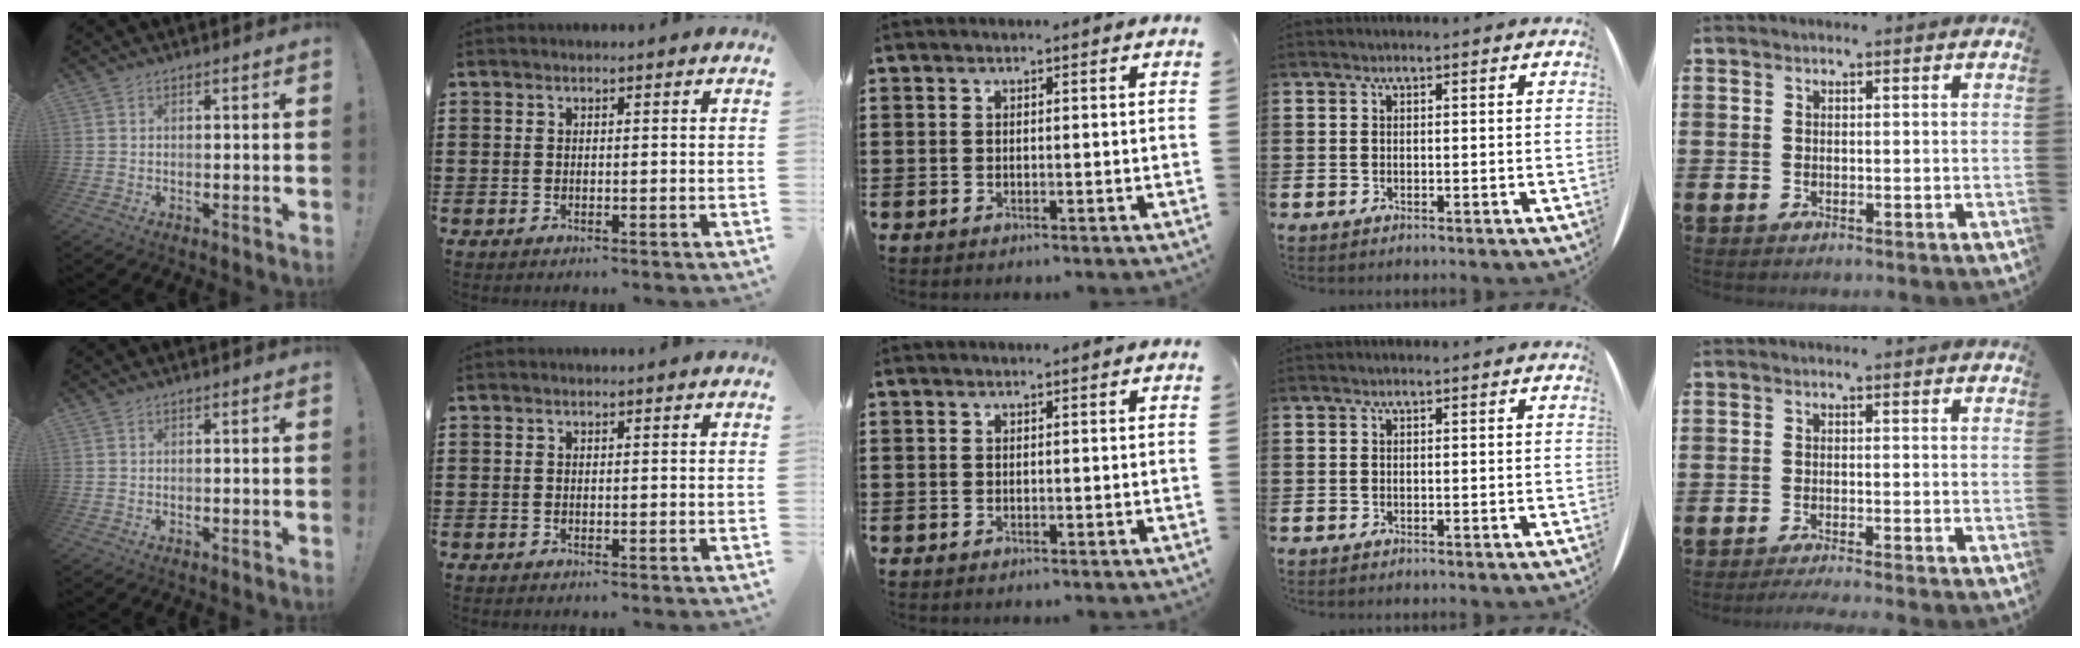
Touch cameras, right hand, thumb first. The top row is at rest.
{"little": {"total": 1.2, "force": [-1.0, -0.2, 0.5], "torque": [-0.007, -0.001, -0.020]}}